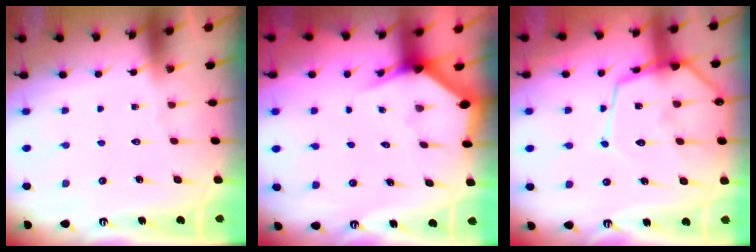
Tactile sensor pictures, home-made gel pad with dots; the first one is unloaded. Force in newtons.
{"total": 3.1, "press": 3.1, "slide": 0.1}
{"total": 13.8, "press": 13.7, "slide": 1.3}